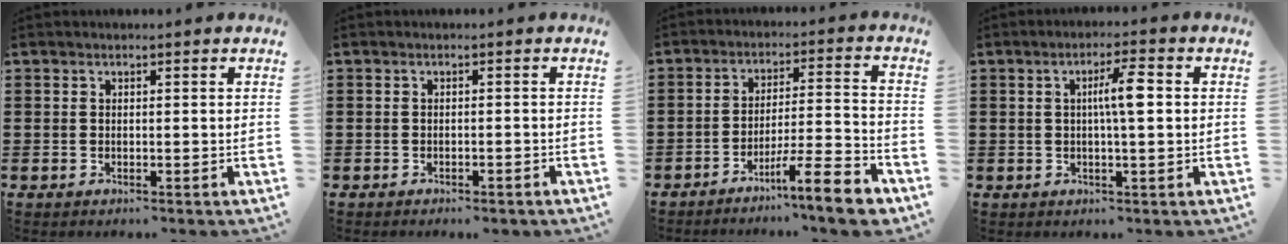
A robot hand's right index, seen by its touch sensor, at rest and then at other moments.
{"total": 1.1, "force": [-1.0, 0.3, 0.2], "torque": [-0.008, 0.000, -0.021]}
{"total": 10.0, "force": [-7.5, 0.6, 6.5], "torque": [-0.095, 0.013, -0.138]}
{"total": 5.0, "force": [0.5, 0.7, 4.9], "torque": [-0.091, 0.003, 0.005]}